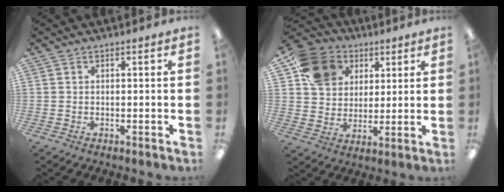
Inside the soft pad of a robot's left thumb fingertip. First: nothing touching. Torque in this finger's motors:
{"motor_torque": [1.82, 1.87, 1.22, -0.26, 0.11]}